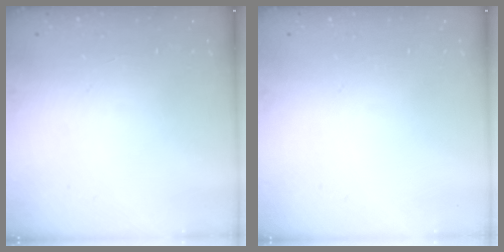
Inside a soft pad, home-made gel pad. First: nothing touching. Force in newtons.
{"total": 0.0}